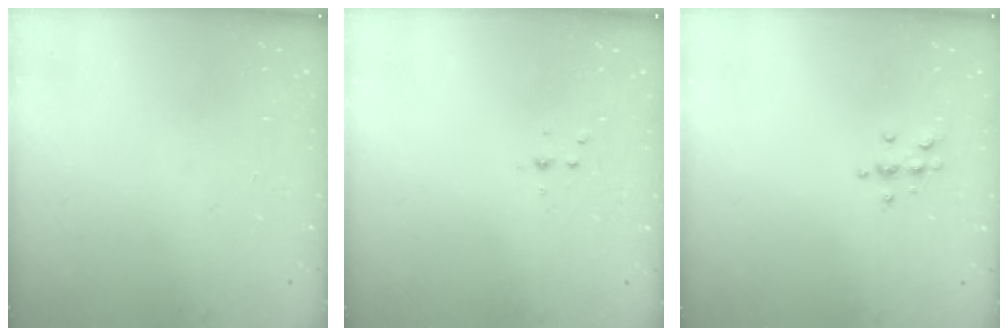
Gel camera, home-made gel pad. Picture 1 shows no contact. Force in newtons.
{"total": 4.0, "press": 3.6, "slide": 1.8}
{"total": 6.2, "press": 6.1, "slide": 1.3}